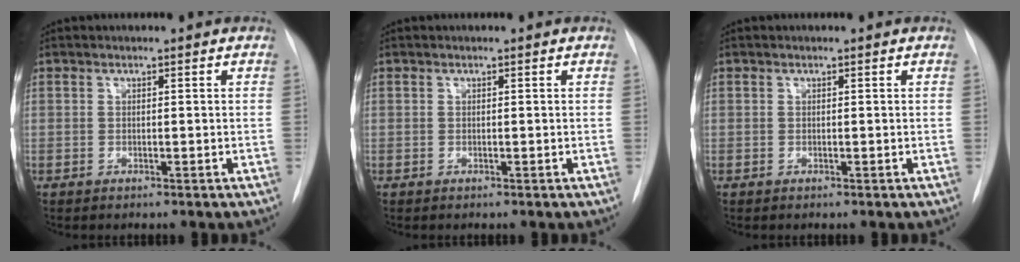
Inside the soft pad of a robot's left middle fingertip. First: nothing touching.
{"total": 0.0}
{"total": 0.0}